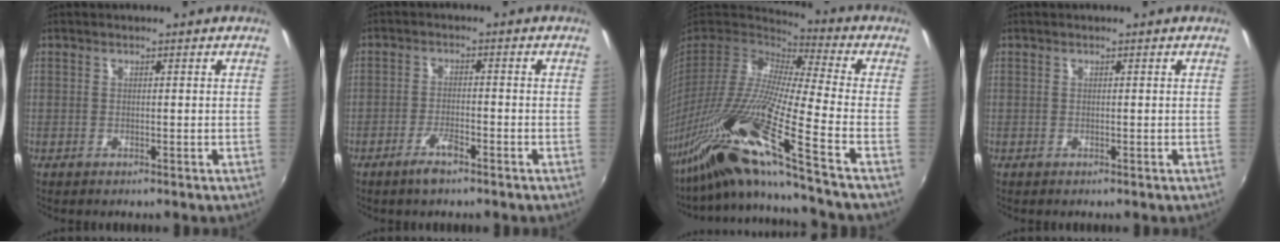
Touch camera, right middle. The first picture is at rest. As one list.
[{"total": 4.0, "force": [-2.8, 0.9, 2.7], "torque": [-0.064, -0.003, -0.053]}, {"total": 23.0, "force": [-16.0, -1.7, 16.4], "torque": [-0.278, -0.054, -0.308]}, {"total": 0.0}]